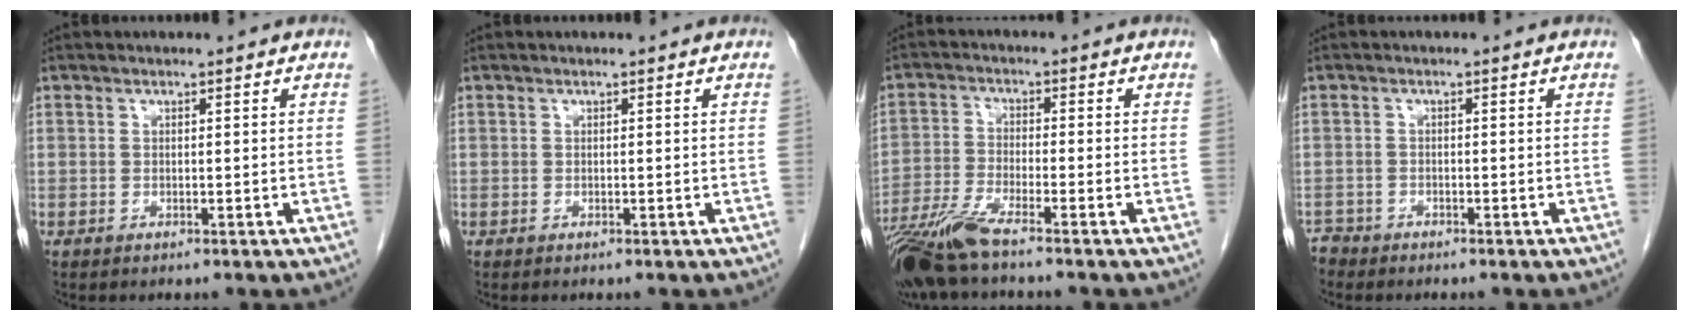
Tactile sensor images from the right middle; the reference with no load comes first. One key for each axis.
{"total": 0.0}
{"total": 7.9, "fx": -6.3, "fy": 0.0, "fz": 4.8, "tx": -0.097, "ty": -0.027, "tz": -0.124}
{"total": 1.5, "fx": -1.4, "fy": 0.4, "fz": -0.4, "tx": 0.005, "ty": -0.002, "tz": -0.029}